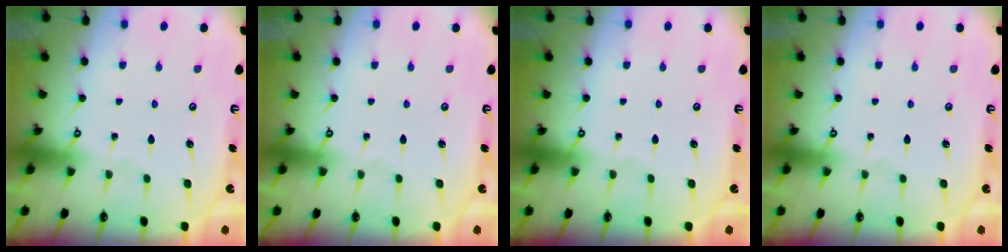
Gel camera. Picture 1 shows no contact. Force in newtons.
{"total": 0.0}
{"total": 0.0}
{"total": 0.0}